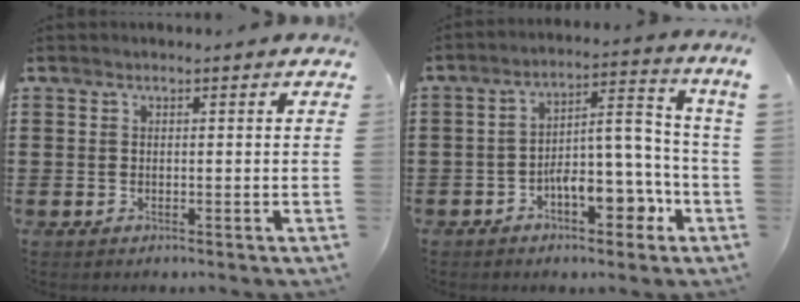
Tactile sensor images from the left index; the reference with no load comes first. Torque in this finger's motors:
{"motor_torque": [1.25, 0.77, 0.71, 0.21]}